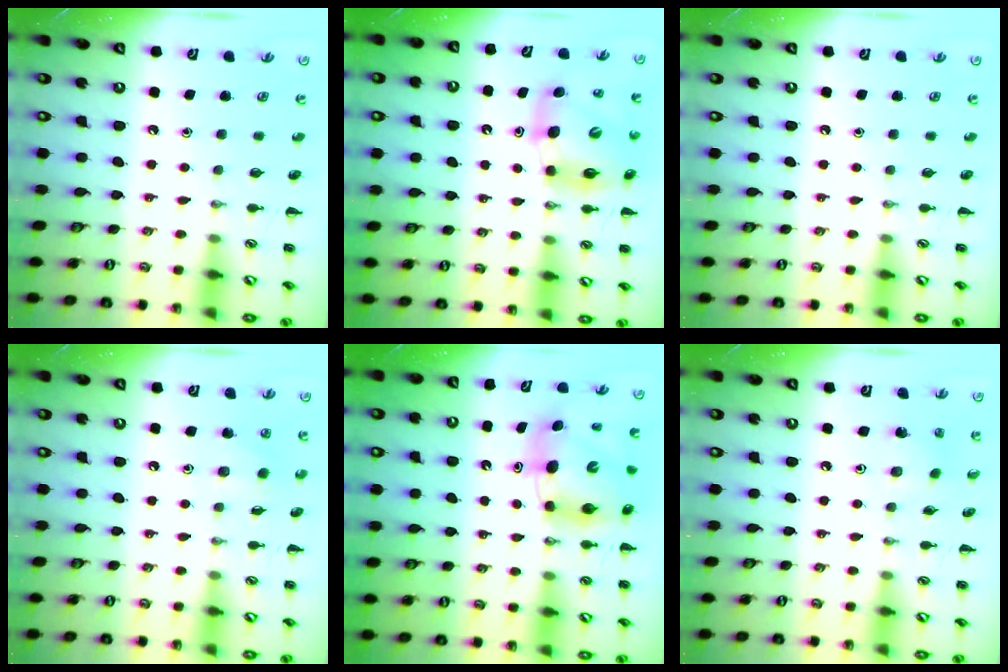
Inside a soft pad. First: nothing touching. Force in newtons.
{"total": 10.5, "press": 10.1, "slide": 2.8}
{"total": 0.0}
{"total": 2.5, "press": 2.4, "slide": 0.8}
{"total": 8.7, "press": 8.3, "slide": 2.5}
{"total": 1.9, "press": 1.7, "slide": 0.7}